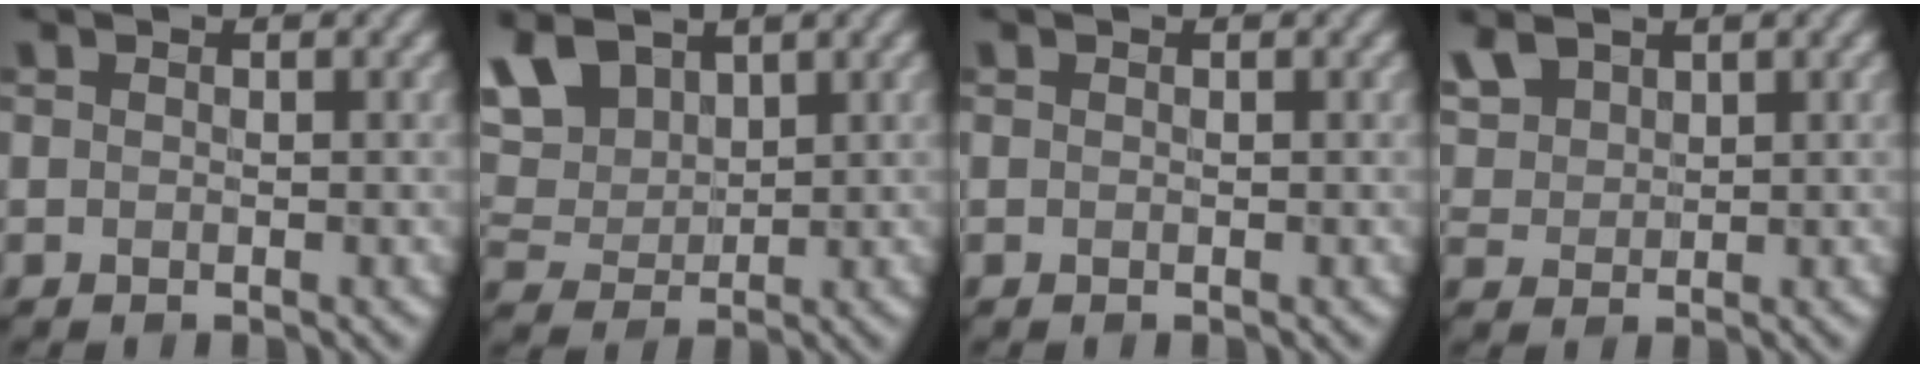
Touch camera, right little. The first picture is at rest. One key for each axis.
{"total": 5.8, "fx": 3.4, "fy": 3.3, "fz": 3.4, "tx": -0.092, "ty": 0.013, "tz": 0.067}
{"total": 0.0}
{"total": 3.2, "fx": 2.1, "fy": 1.9, "fz": 1.4, "tx": -0.044, "ty": 0.000, "tz": 0.054}